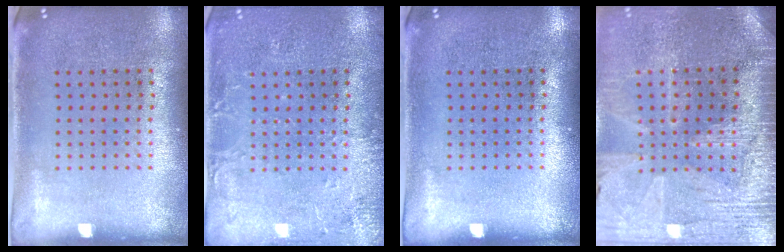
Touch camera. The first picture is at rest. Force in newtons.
{"total": 2.8, "press": 2.8, "slide": 0.4}
{"total": 0.0}
{"total": 3.4, "press": 3.2, "slide": 1.0}